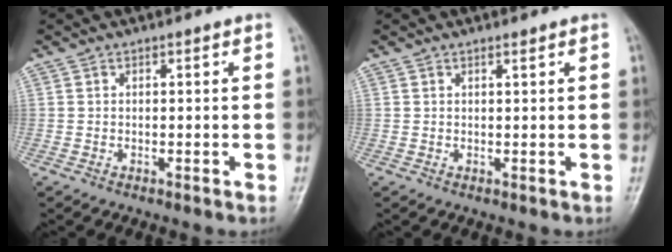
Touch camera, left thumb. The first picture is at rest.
{"total": 0.8, "force": [0.6, 0.1, 0.5], "torque": [-0.009, -0.004, 0.011]}